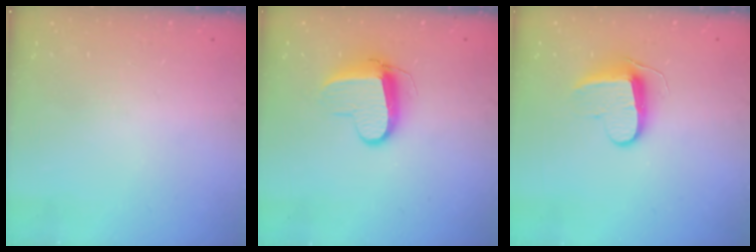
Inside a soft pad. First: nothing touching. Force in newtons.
{"total": 9.6, "press": 9.5, "slide": 0.9}
{"total": 9.6, "press": 9.6, "slide": 0.4}